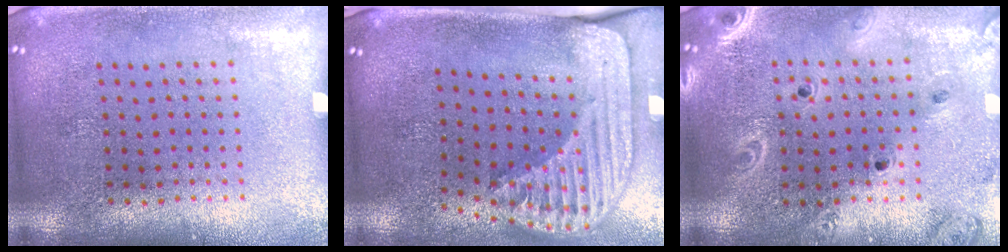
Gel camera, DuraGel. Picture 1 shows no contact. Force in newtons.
{"total": 2.6, "press": 1.8, "slide": 1.8}
{"total": 2.0, "press": 1.9, "slide": 0.7}